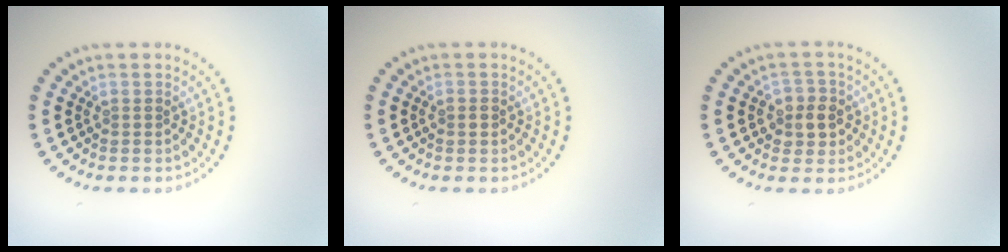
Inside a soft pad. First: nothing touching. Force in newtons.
{"total": 1.1, "press": 1.1, "slide": 0.1}
{"total": 2.6, "press": 2.4, "slide": 1.0}